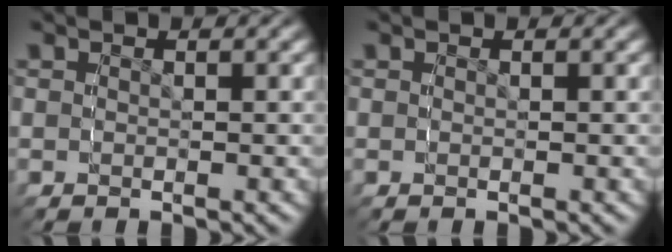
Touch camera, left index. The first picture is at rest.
{"total": 0.0}